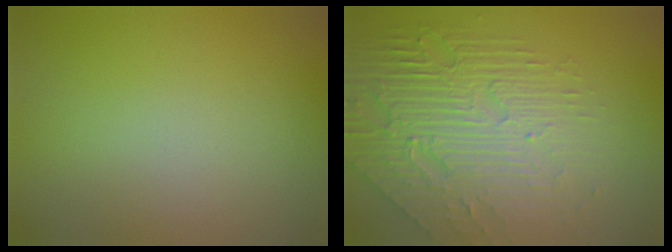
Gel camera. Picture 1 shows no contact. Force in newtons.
{"total": 7.7, "press": 5.3, "slide": 5.5}